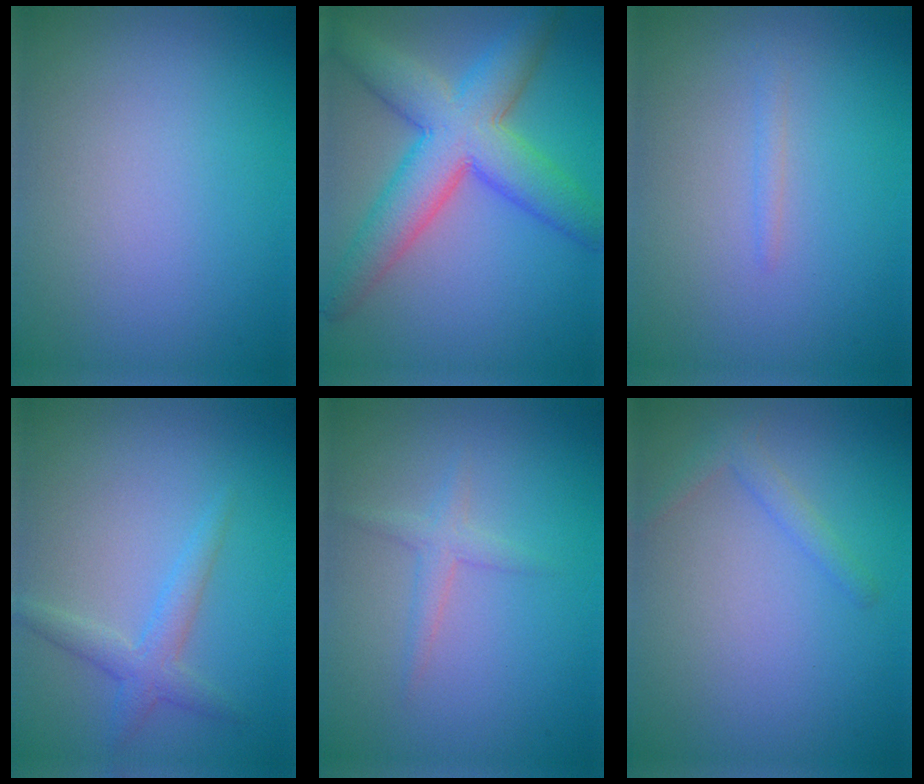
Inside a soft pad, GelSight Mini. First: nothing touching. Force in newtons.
{"total": 8.6, "press": 8.6, "slide": 0.4}
{"total": 0.8, "press": 0.7, "slide": 0.1}
{"total": 2.2, "press": 2.2, "slide": 0.1}
{"total": 1.5, "press": 1.5, "slide": 0.1}
{"total": 1.4, "press": 1.4, "slide": 0.1}